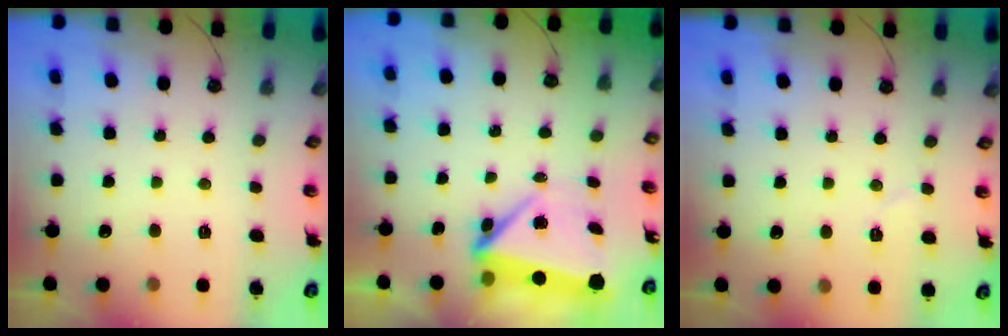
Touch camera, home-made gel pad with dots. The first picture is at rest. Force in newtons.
{"total": 6.6, "press": 5.8, "slide": 3.0}
{"total": 4.9, "press": 4.5, "slide": 1.9}